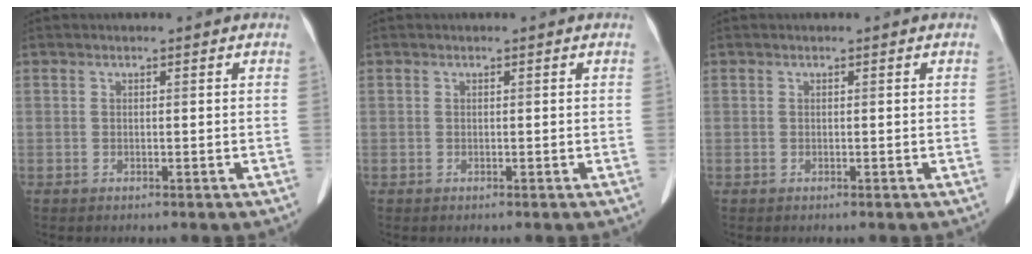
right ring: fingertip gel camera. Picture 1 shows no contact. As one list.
[{"total": 0.0}, {"total": 0.0}]